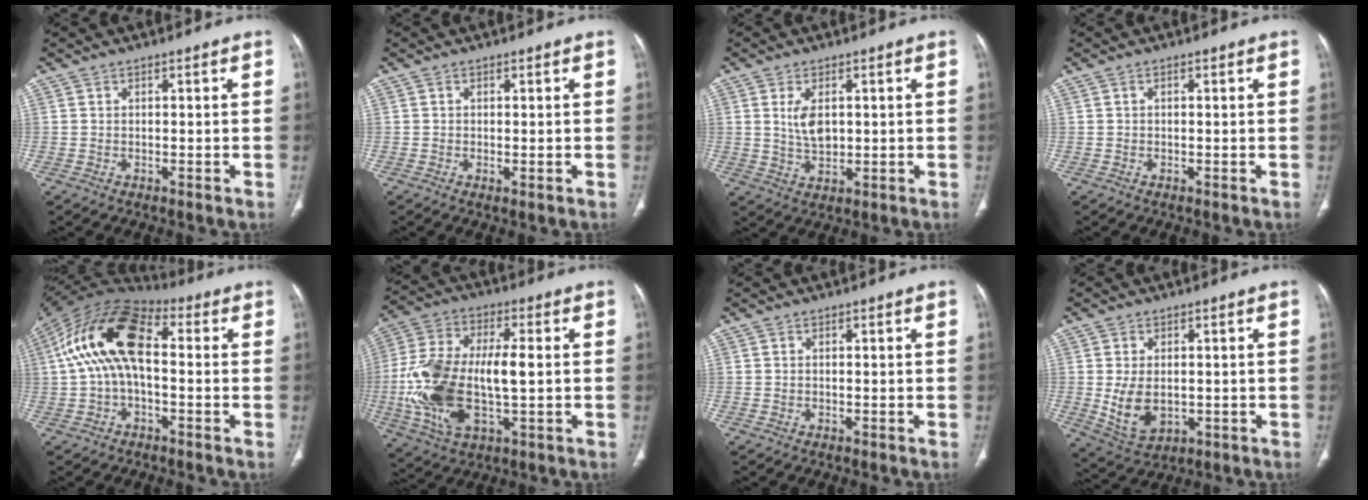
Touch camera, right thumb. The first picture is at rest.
{"total": 0.9, "force": [-0.1, 0.3, 0.8], "torque": [-0.019, -0.005, -0.001]}
{"total": 5.5, "force": [1.2, 3.1, 4.4], "torque": [-0.080, -0.009, 0.029]}
{"total": 0.0}
{"total": 16.6, "force": [1.2, 8.9, 13.9], "torque": [-0.261, 0.043, 0.012]}
{"total": 19.8, "force": [-1.2, 9.2, 17.5], "torque": [-0.371, 0.011, -0.018]}
{"total": 0.0}
{"total": 8.2, "force": [-0.6, 5.3, 6.2], "torque": [-0.108, -0.007, 0.007]}